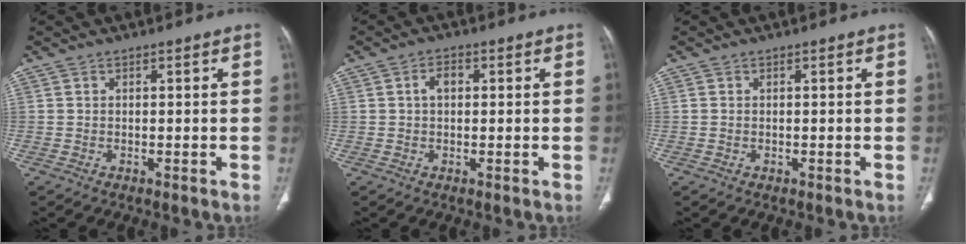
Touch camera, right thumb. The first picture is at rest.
{"total": 2.8, "force": [0.5, 1.8, 2.1], "torque": [-0.036, 0.011, 0.007]}
{"total": 0.0}